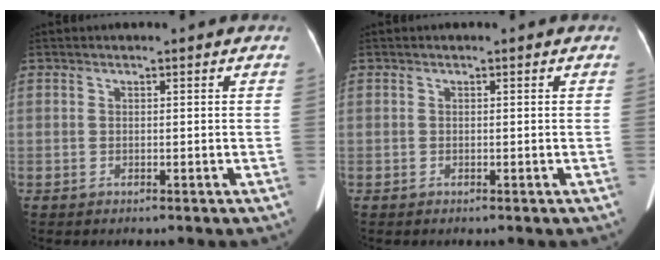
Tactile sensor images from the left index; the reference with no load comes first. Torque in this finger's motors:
{"motor_torque": [-0.11, -0.15, -0.02, 0.00]}